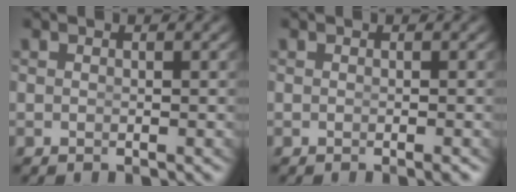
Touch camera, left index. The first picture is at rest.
{"total": 0.7, "force": [-0.5, -0.2, 0.4], "torque": [-0.005, 0.000, -0.009]}